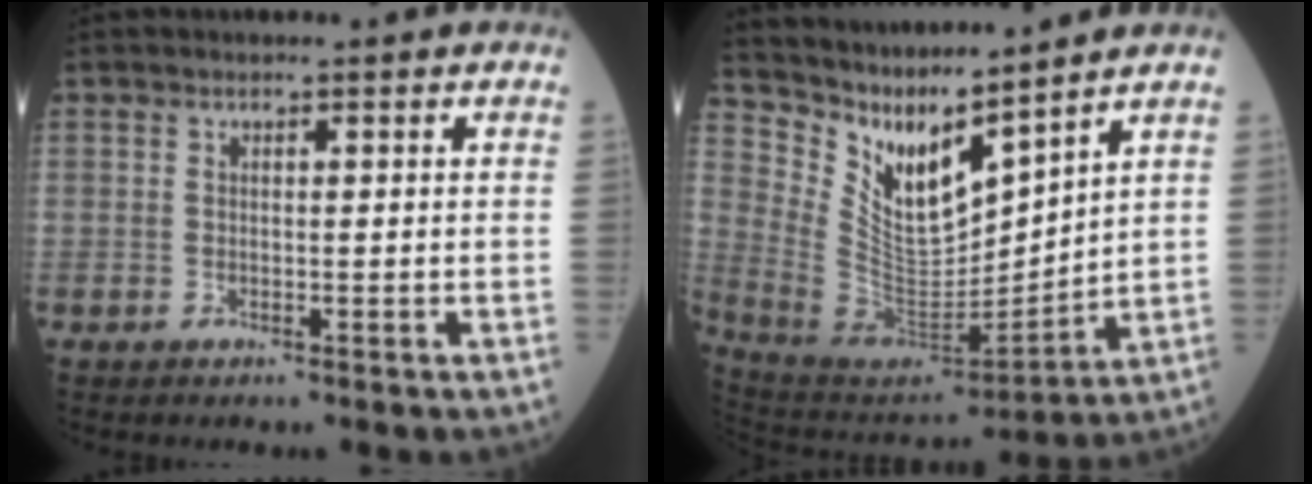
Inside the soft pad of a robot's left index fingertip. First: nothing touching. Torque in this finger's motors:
{"motor_torque": [1.06, -1.08, 0.22, 0.05]}